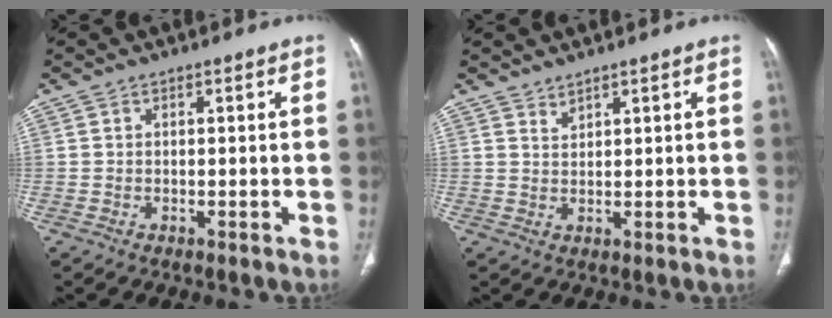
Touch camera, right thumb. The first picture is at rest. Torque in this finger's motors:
{"motor_torque": [-0.52, 0.24, 0.17, 0.20, 0.01]}